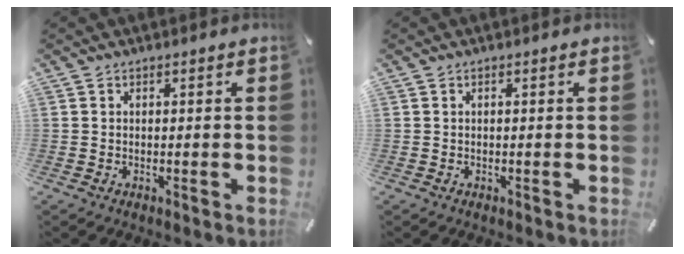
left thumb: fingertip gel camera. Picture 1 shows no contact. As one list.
[{"total": 0.0}]